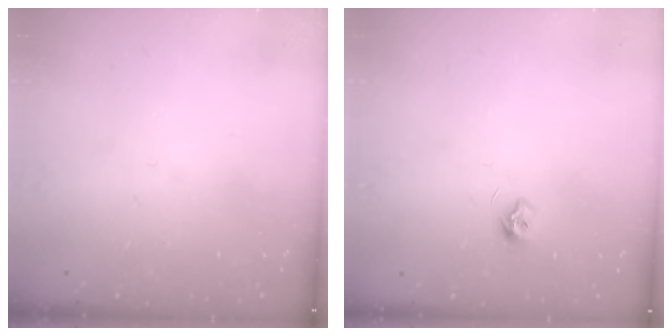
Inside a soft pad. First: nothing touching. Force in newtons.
{"total": 6.4, "press": 6.3, "slide": 0.6}